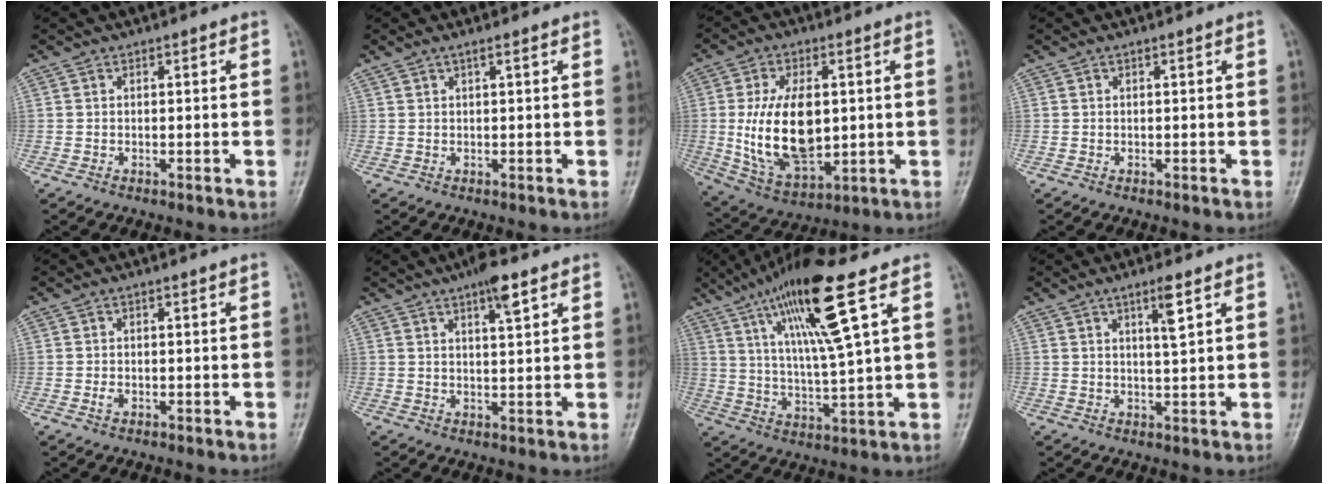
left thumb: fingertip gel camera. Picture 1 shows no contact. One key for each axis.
{"total": 1.1, "fx": 0.7, "fy": -0.1, "fz": 0.9, "tx": -0.023, "ty": 0.011, "tz": 0.015}
{"total": 16.5, "fx": 0.7, "fy": 9.0, "fz": 13.8, "tx": -0.244, "ty": -0.010, "tz": 0.029}
{"total": 0.0}
{"total": 1.2, "fx": -0.2, "fy": 0.6, "fz": 1.0, "tx": -0.019, "ty": 0.010, "tz": 0.001}
{"total": 5.3, "fx": 3.2, "fy": 1.0, "fz": 4.1, "tx": -0.065, "ty": -0.010, "tz": 0.050}
{"total": 16.7, "fx": 8.4, "fy": 1.7, "fz": 14.4, "tx": -0.261, "ty": -0.026, "tz": 0.152}
{"total": 5.5, "fx": 2.9, "fy": 0.0, "fz": 4.7, "tx": -0.087, "ty": -0.021, "tz": 0.054}